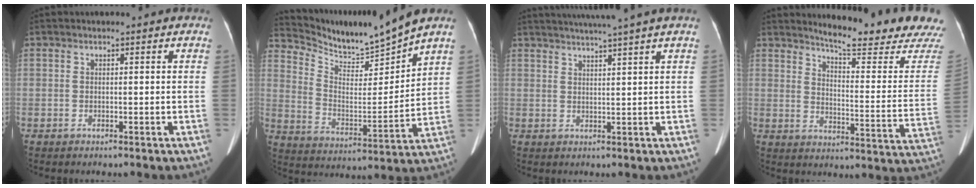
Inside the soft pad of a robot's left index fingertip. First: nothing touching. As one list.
[{"total": 10.8, "force": [10.5, -1.5, 1.8], "torque": [-0.055, -0.024, 0.204]}, {"total": 8.4, "force": [7.0, -2.0, 4.1], "torque": [-0.059, 0.010, 0.094]}, {"total": 19.5, "force": [18.5, -0.4, 6.1], "torque": [-0.093, -0.122, 0.220]}]